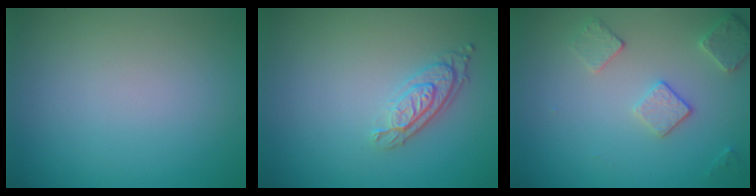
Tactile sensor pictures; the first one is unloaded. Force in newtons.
{"total": 3.1, "press": 2.4, "slide": 2.0}
{"total": 2.7, "press": 2.7, "slide": 0.7}